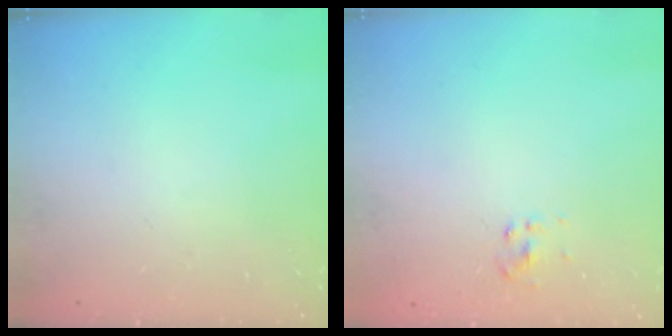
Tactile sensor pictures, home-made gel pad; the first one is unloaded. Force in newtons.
{"total": 2.6, "press": 2.4, "slide": 0.9}